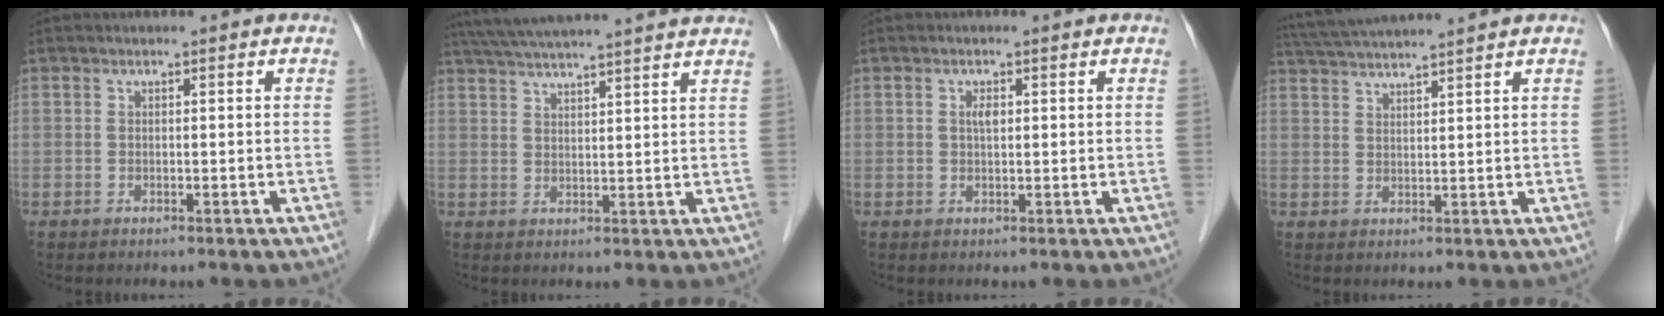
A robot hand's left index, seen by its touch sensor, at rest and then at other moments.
{"total": 19.0, "force": [17.1, 0.2, 8.2], "torque": [-0.143, 0.030, 0.235]}
{"total": 1.4, "force": [0.2, 0.6, 1.2], "torque": [-0.026, -0.001, 0.004]}
{"total": 9.0, "force": [8.2, -1.3, 3.3], "torque": [-0.064, 0.030, 0.132]}